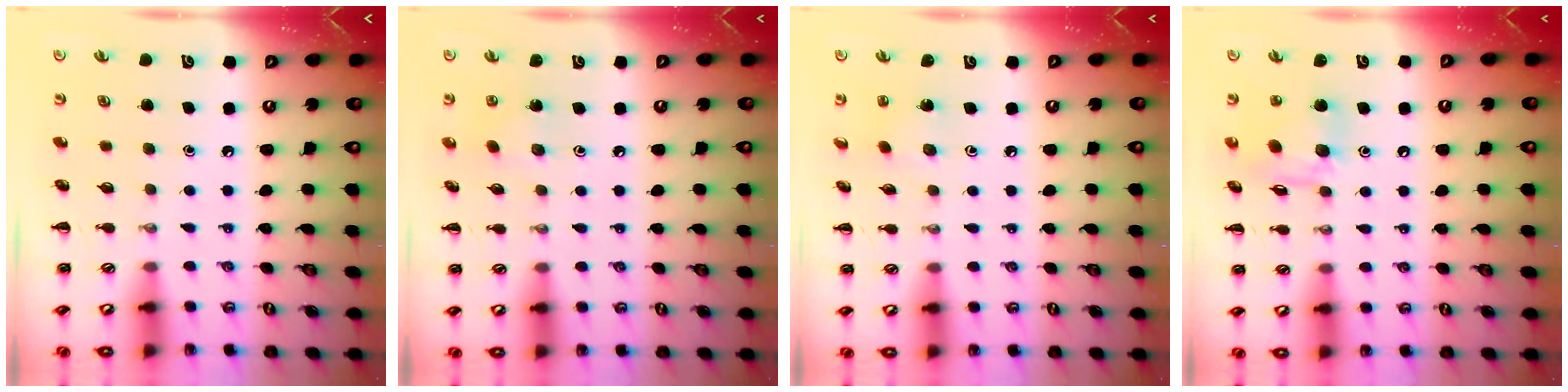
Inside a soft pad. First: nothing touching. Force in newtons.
{"total": 3.2, "press": 3.0, "slide": 1.0}
{"total": 1.9, "press": 1.8, "slide": 0.7}
{"total": 11.0, "press": 10.7, "slide": 2.3}